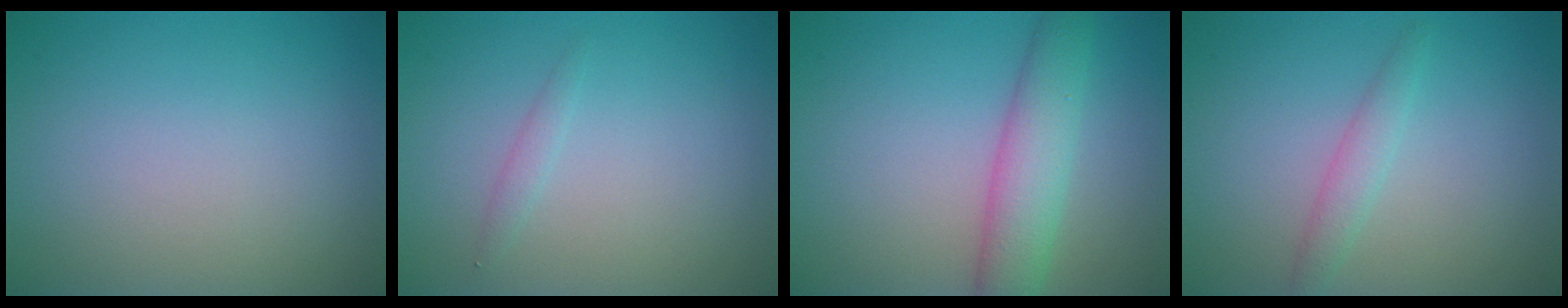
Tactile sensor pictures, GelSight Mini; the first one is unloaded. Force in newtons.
{"total": 0.8, "press": 0.8, "slide": 0.0}
{"total": 4.7, "press": 4.7, "slide": 0.1}
{"total": 1.7, "press": 1.7, "slide": 0.1}